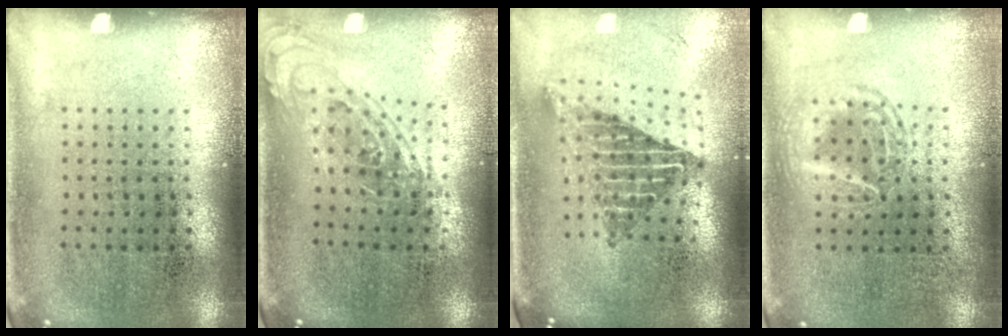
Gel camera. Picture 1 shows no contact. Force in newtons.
{"total": 0.9, "press": 0.9, "slide": 0.3}
{"total": 2.3, "press": 1.6, "slide": 1.6}
{"total": 1.3, "press": 1.3, "slide": 0.1}